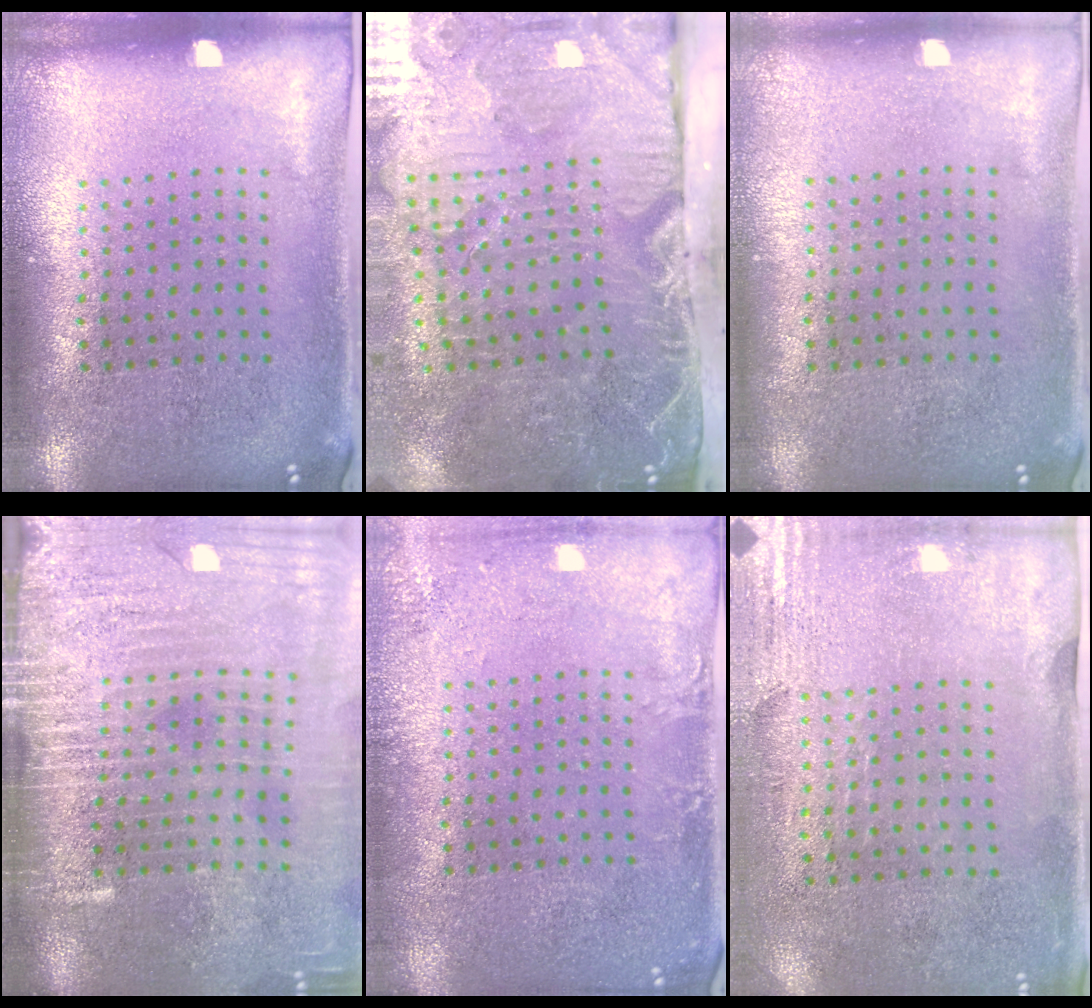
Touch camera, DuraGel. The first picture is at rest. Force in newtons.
{"total": 5.1, "press": 4.3, "slide": 2.7}
{"total": 0.0}
{"total": 4.0, "press": 3.4, "slide": 2.2}
{"total": 1.9, "press": 1.9, "slide": 0.2}
{"total": 2.9, "press": 2.4, "slide": 1.5}